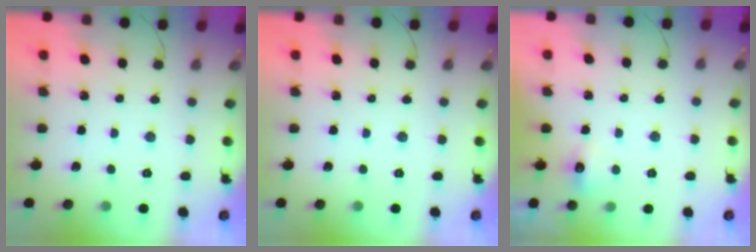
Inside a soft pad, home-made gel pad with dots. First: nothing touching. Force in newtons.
{"total": 0.0}
{"total": 6.8, "press": 4.4, "slide": 5.2}